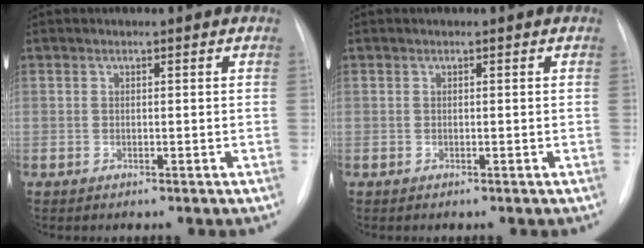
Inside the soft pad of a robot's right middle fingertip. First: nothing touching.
{"total": 0.0}